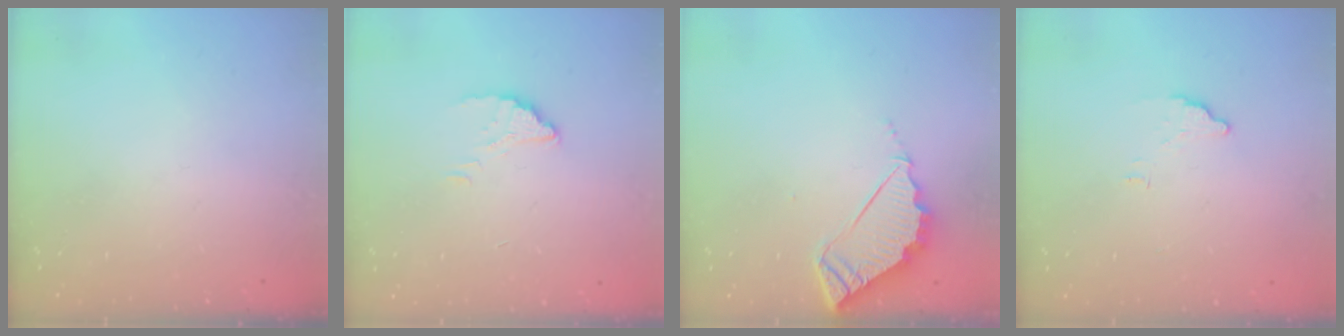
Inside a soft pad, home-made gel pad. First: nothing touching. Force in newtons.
{"total": 2.1, "press": 2.1, "slide": 0.2}
{"total": 6.0, "press": 6.0, "slide": 0.3}
{"total": 3.9, "press": 3.8, "slide": 0.3}